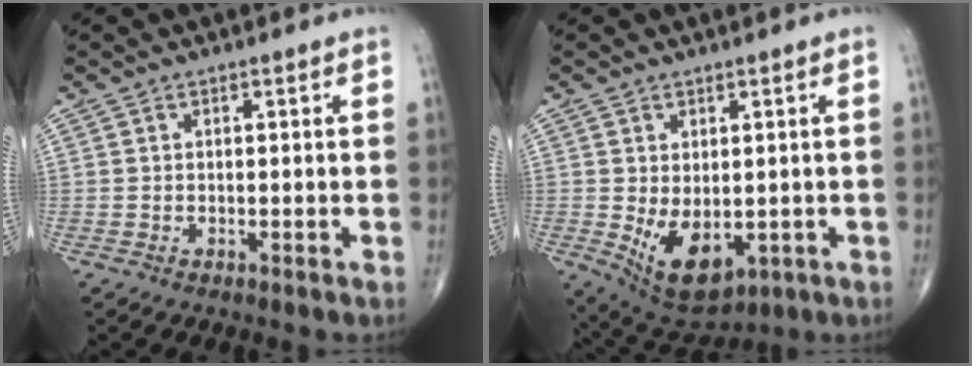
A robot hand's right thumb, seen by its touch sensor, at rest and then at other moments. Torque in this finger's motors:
{"motor_torque": [-0.19, 1.42, 0.51, 0.31, 0.00]}